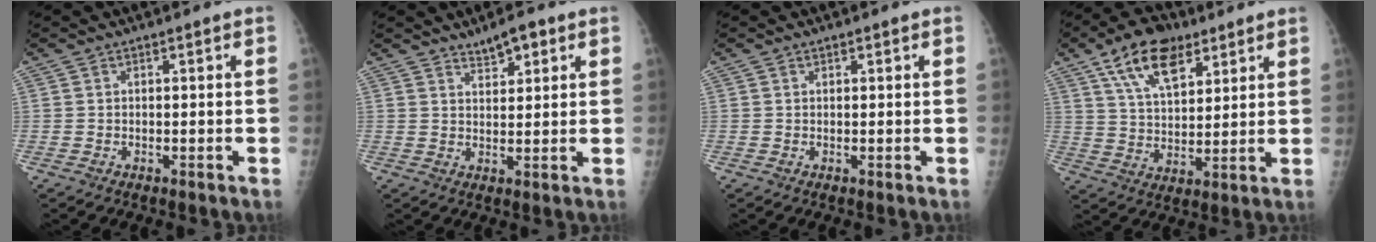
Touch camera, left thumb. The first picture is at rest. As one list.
[{"total": 4.4, "force": [3.0, 1.8, 2.7], "torque": [-0.032, -0.014, 0.049]}, {"total": 0.5, "force": [0.4, 0.3, 0.1], "torque": [0.001, -0.002, 0.004]}, {"total": 13.4, "force": [7.5, 6.9, 8.7], "torque": [-0.124, -0.024, 0.134]}]